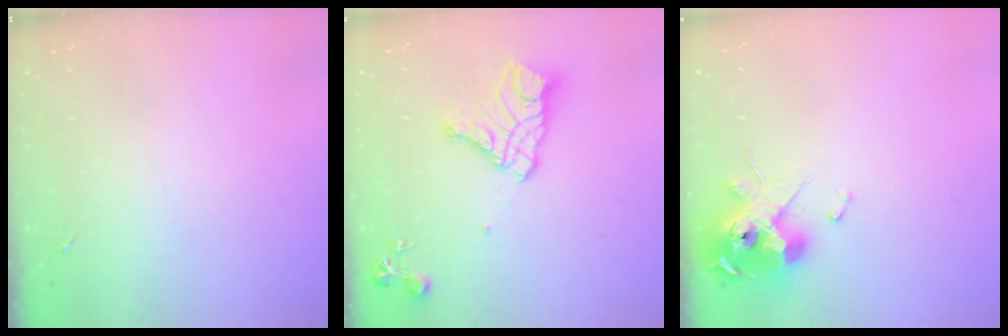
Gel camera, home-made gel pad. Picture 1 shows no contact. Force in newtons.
{"total": 14.4, "press": 14.3, "slide": 1.3}
{"total": 13.0, "press": 12.9, "slide": 1.8}